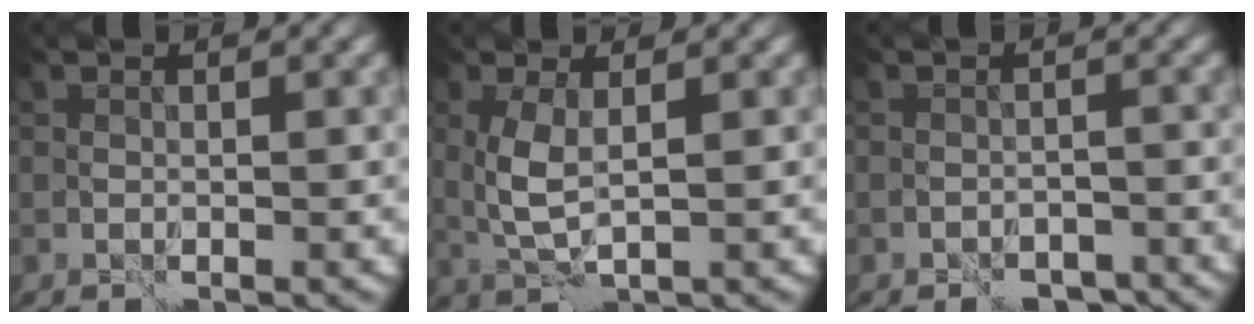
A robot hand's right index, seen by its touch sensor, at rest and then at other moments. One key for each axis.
{"total": 2.7, "fx": 0.8, "fy": 0.7, "fz": 2.5, "tx": -0.062, "ty": -0.003, "tz": 0.018}
{"total": 3.4, "fx": -2.9, "fy": 1.6, "fz": 1.0, "tx": -0.006, "ty": 0.001, "tz": -0.043}